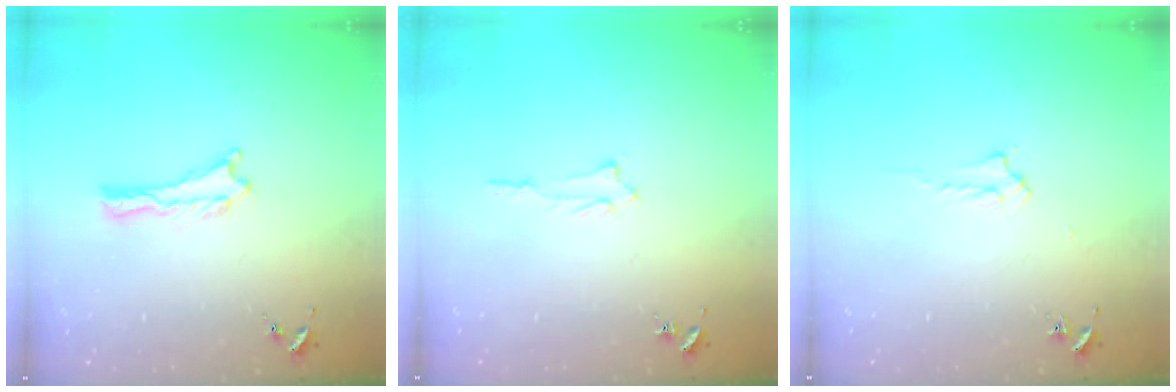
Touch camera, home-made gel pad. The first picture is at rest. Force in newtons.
{"total": 1.2, "press": 1.2, "slide": 0.1}
{"total": 2.0, "press": 2.0, "slide": 0.2}